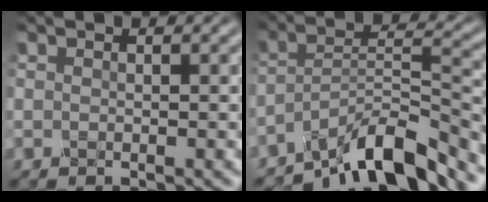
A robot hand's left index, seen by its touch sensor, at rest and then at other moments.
{"total": 8.5, "force": [-6.8, 1.5, 4.8], "torque": [-0.070, 0.007, -0.124]}